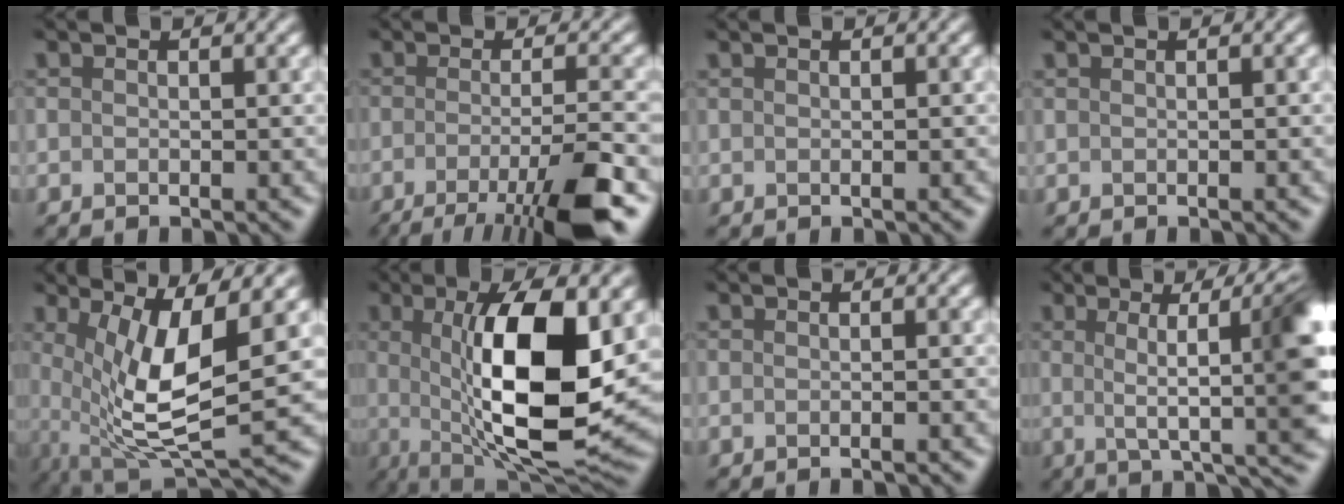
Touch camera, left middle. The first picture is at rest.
{"total": 7.5, "force": [-4.4, 1.2, 6.0], "torque": [-0.096, -0.004, -0.082]}
{"total": 0.7, "force": [0.5, 0.3, 0.5], "torque": [0.001, 0.000, -0.004]}
{"total": 0.0}
{"total": 7.2, "force": [0.7, 1.9, 6.9], "torque": [-0.150, -0.015, 0.014]}
{"total": 11.0, "force": [1.0, 3.1, 10.5], "torque": [-0.179, -0.016, 0.020]}
{"total": 0.6, "force": [-0.2, 0.1, 0.6], "torque": [0.001, -0.006, -0.011]}
{"total": 11.0, "force": [2.0, 2.2, 10.6], "torque": [-0.126, 0.012, 0.032]}